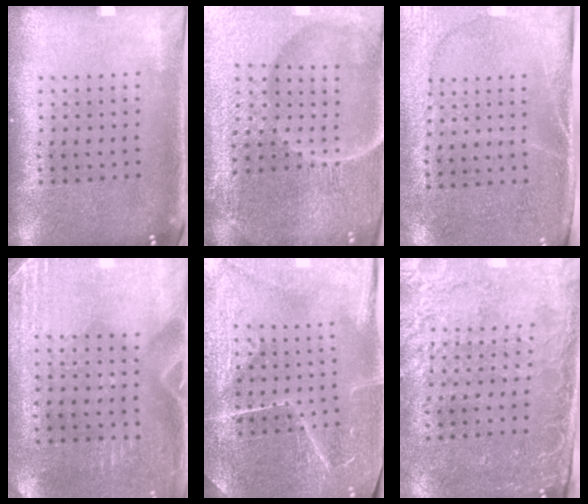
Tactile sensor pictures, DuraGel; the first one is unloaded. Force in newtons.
{"total": 6.0, "press": 5.5, "slide": 2.4}
{"total": 2.7, "press": 2.3, "slide": 1.4}
{"total": 2.8, "press": 2.5, "slide": 1.2}
{"total": 4.0, "press": 3.9, "slide": 1.1}
{"total": 2.6, "press": 2.4, "slide": 1.1}